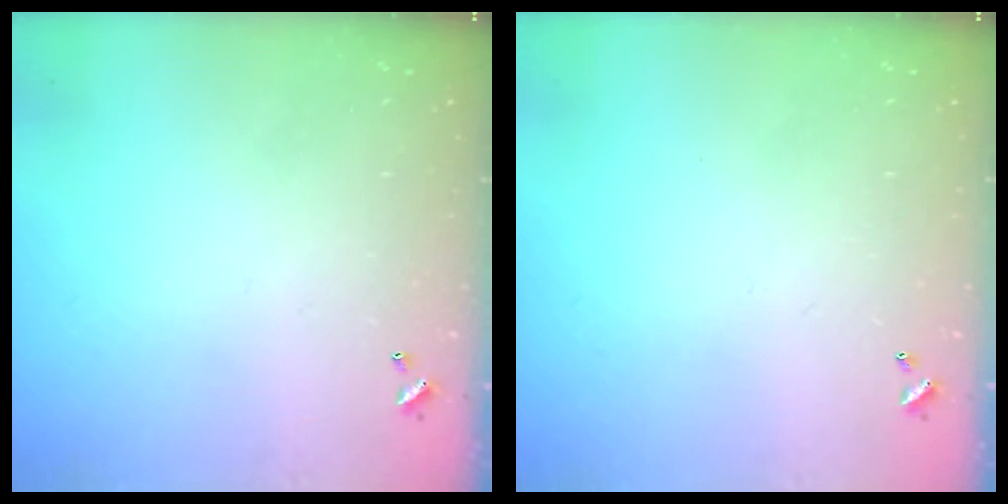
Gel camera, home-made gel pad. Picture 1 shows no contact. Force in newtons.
{"total": 0.0}